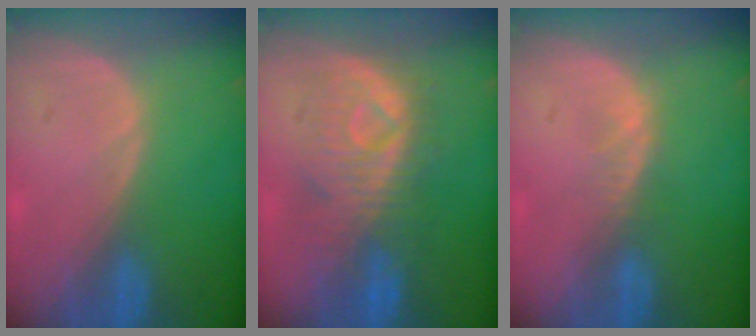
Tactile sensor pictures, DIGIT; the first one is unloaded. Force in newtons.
{"total": 8.8, "press": 8.7, "slide": 1.6}
{"total": 1.5, "press": 1.5, "slide": 0.2}